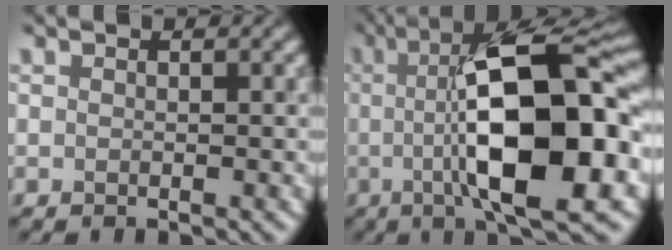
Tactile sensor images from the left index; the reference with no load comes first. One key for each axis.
{"total": 14.5, "fx": -0.8, "fy": 4.1, "fz": 13.9, "tx": -0.197, "ty": 0.008, "tz": -0.018}